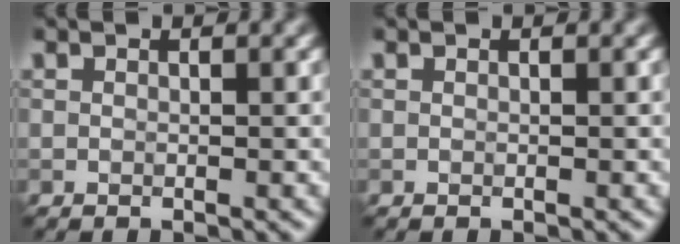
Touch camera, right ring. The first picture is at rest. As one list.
[{"total": 0.0}]